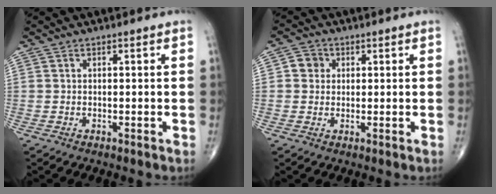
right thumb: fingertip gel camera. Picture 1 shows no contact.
{"total": 3.4, "force": [0.7, 3.1, 1.1], "torque": [0.001, 0.003, 0.006]}